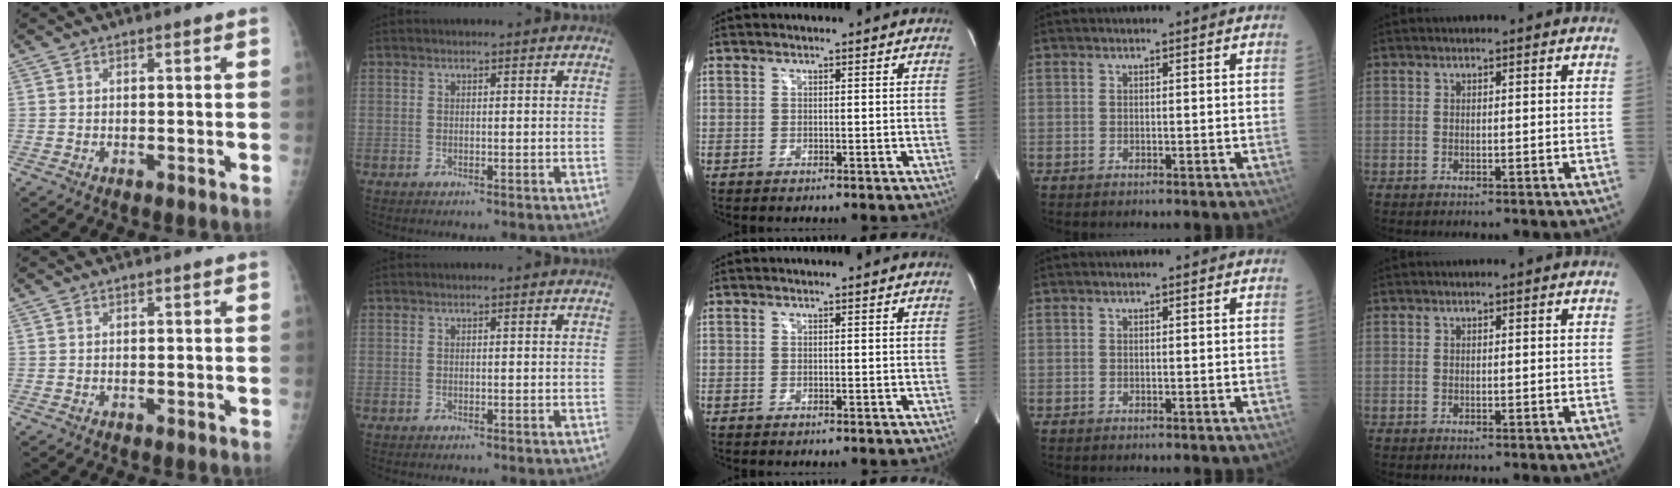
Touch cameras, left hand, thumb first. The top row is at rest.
{}